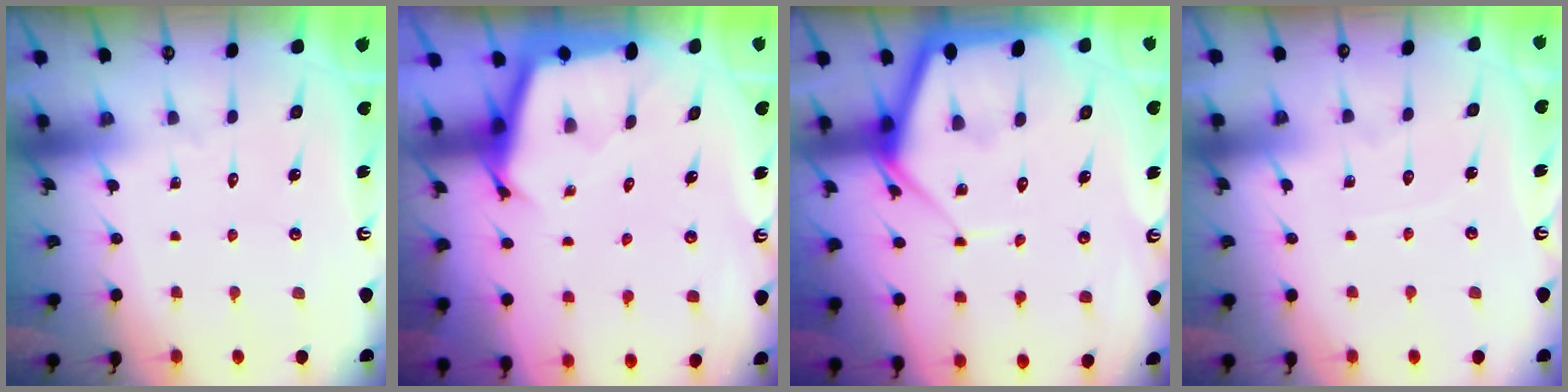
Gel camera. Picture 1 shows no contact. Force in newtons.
{"total": 2.5, "press": 2.5, "slide": 0.1}
{"total": 12.0, "press": 12.0, "slide": 1.1}
{"total": 3.6, "press": 3.6, "slide": 0.6}